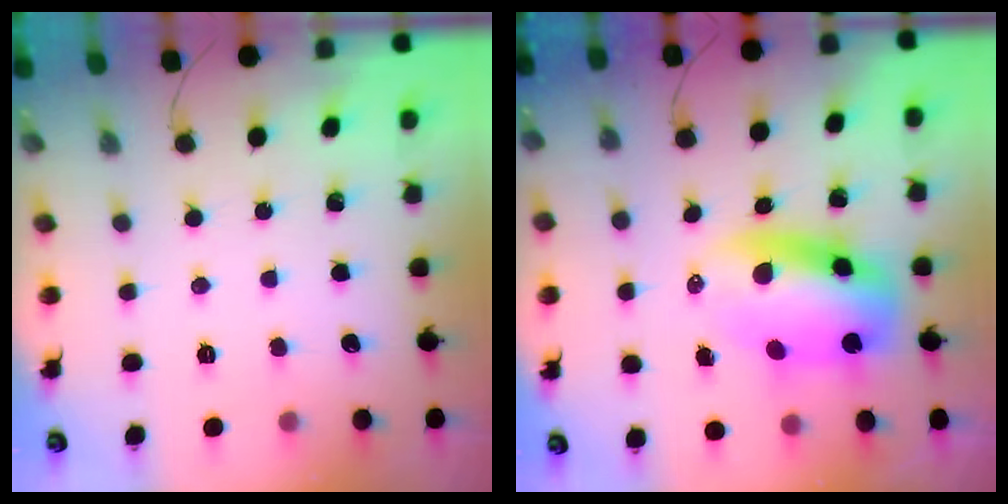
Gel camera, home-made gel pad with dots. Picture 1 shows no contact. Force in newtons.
{"total": 10.7, "press": 10.4, "slide": 2.7}